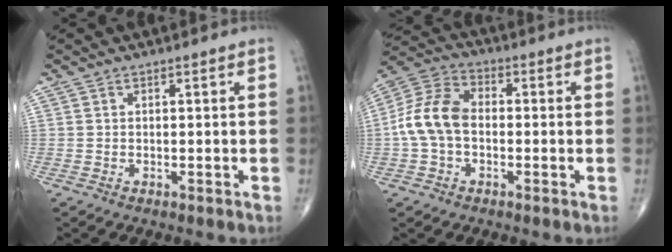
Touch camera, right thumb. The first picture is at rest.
{"total": 10.5, "force": [-1.0, 7.1, 7.7], "torque": [-0.151, 0.033, -0.032]}